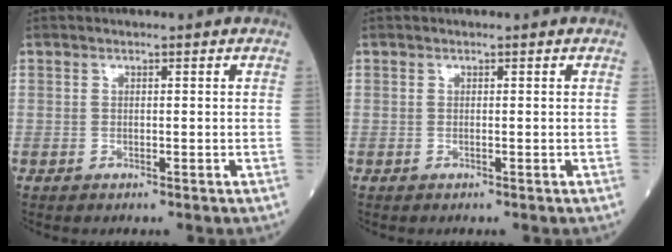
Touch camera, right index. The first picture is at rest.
{"total": 0.0}